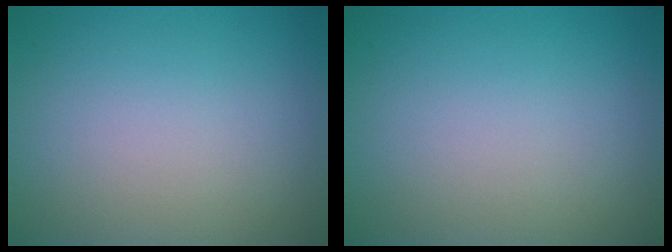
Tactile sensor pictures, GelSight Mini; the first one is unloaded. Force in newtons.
{"total": 0.0}